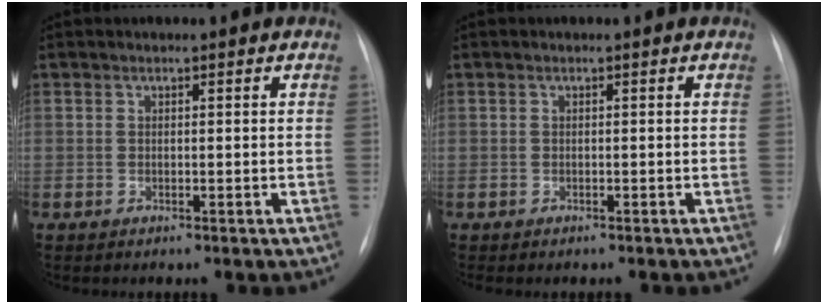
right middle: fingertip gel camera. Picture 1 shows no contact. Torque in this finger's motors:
{"motor_torque": [0.10, -0.07, 0.00, 0.00]}